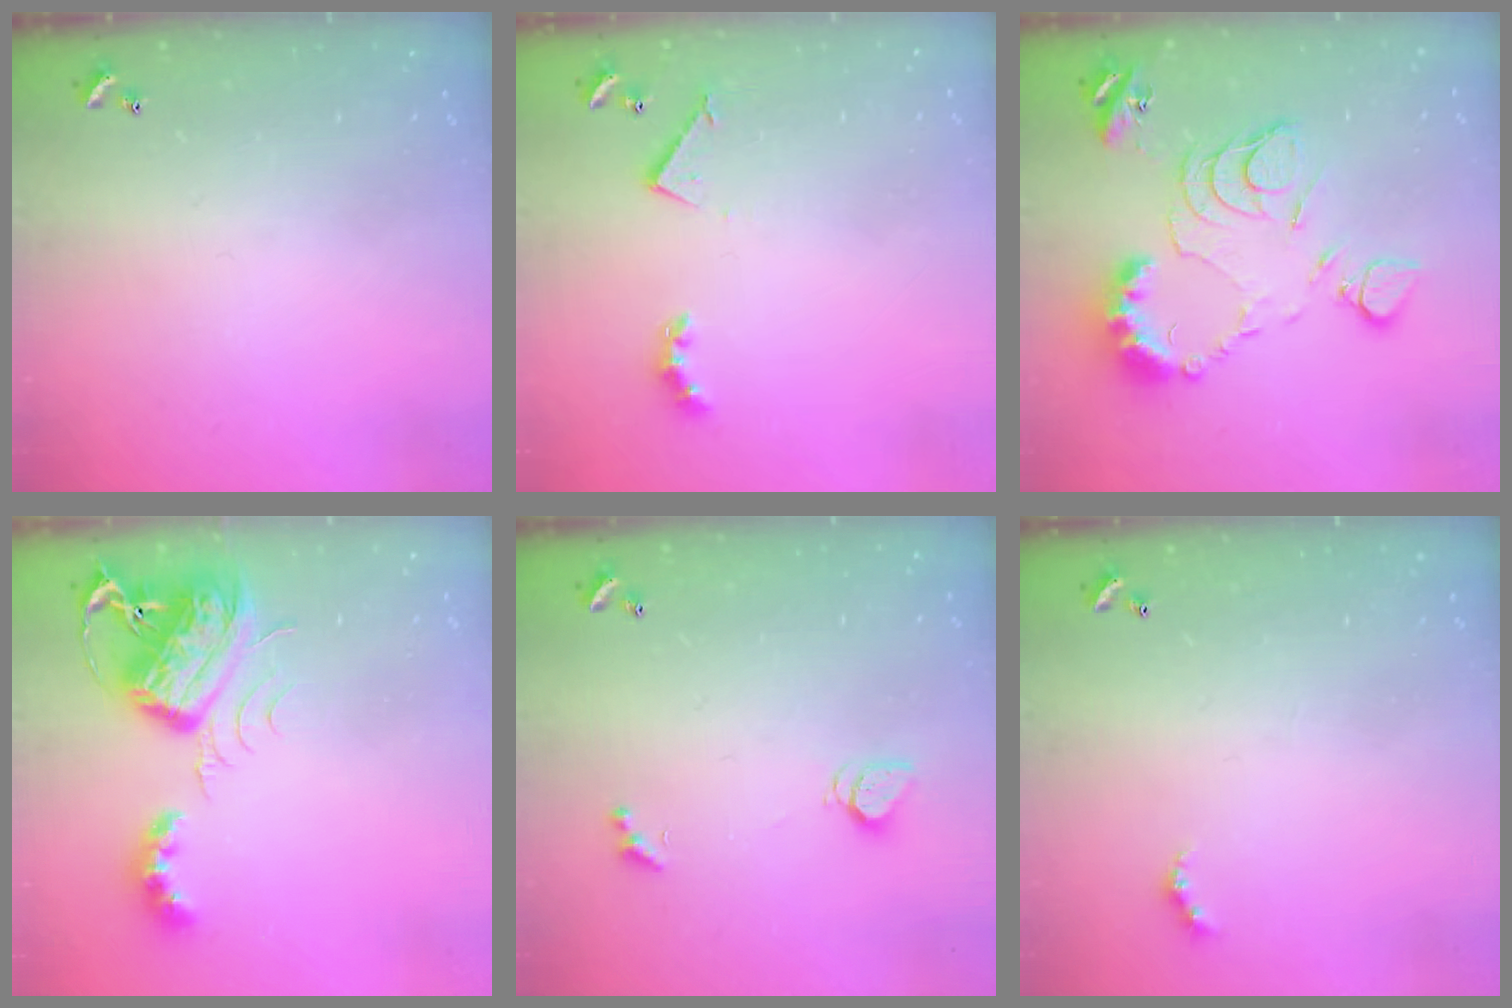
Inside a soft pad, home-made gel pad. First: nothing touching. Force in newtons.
{"total": 3.5, "press": 3.4, "slide": 0.7}
{"total": 14.4, "press": 14.4, "slide": 1.2}
{"total": 8.7, "press": 8.7, "slide": 0.5}
{"total": 2.0, "press": 2.0, "slide": 0.3}
{"total": 3.4, "press": 3.3, "slide": 0.6}